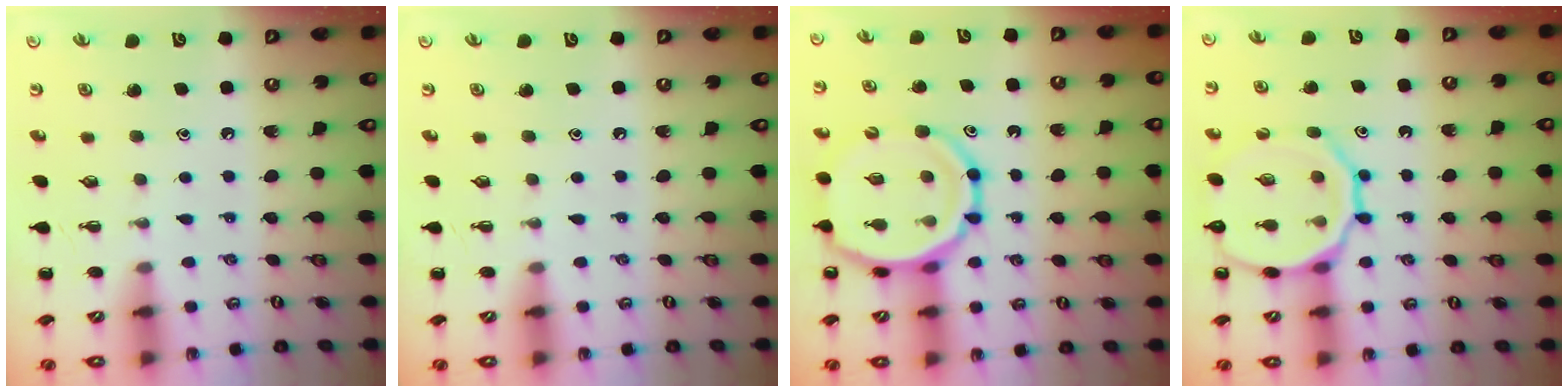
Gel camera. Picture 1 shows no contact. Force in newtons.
{"total": 0.0}
{"total": 14.2, "press": 13.8, "slide": 3.2}
{"total": 16.1, "press": 16.0, "slide": 2.4}